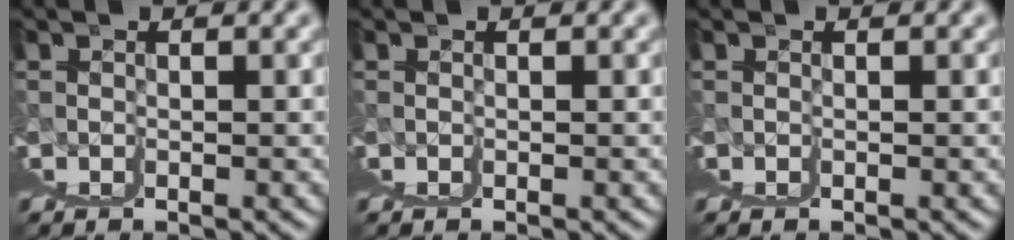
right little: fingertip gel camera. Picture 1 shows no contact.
{"total": 0.0}
{"total": 0.0}